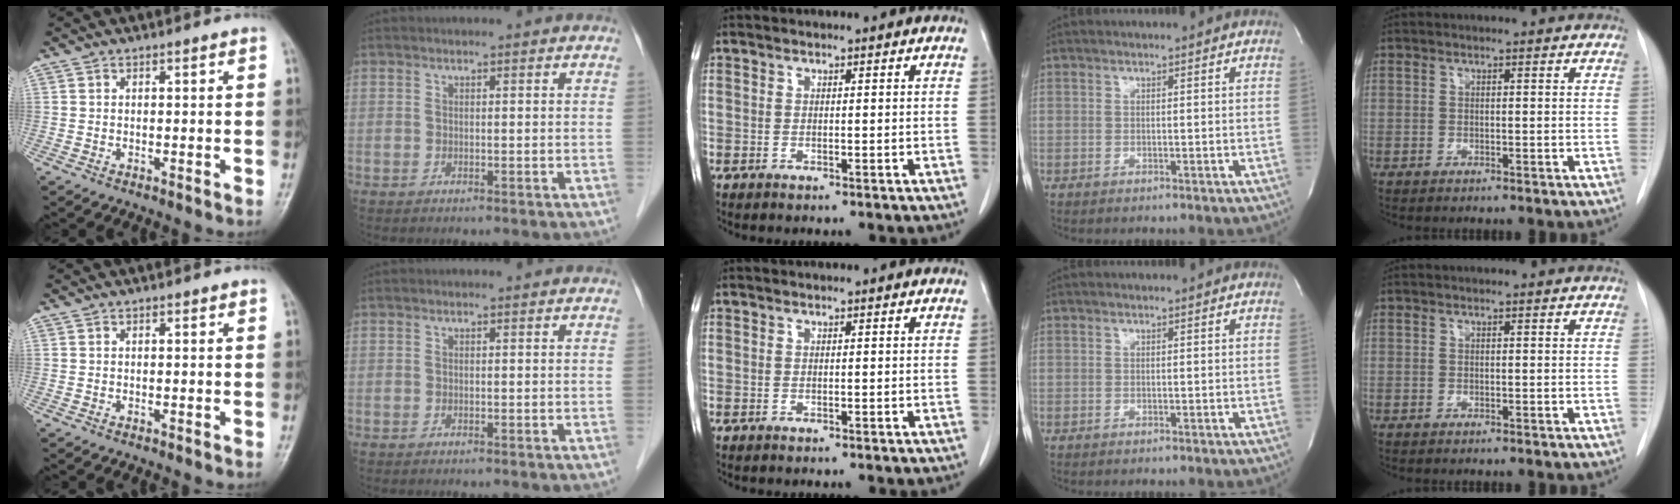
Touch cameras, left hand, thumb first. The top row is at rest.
{}